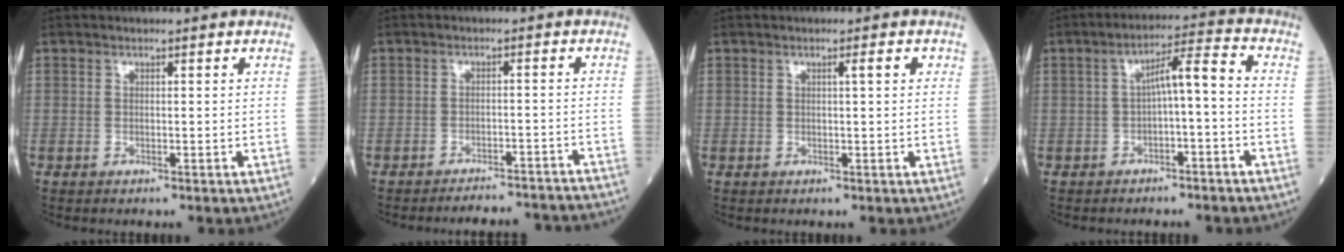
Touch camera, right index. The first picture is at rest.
{"total": 11.0, "force": [-10.7, 1.8, 1.8], "torque": [-0.006, 0.014, -0.118]}
{"total": 1.5, "force": [0.6, 0.2, 1.4], "torque": [-0.022, 0.003, 0.007]}
{"total": 5.5, "force": [-0.9, 0.9, 5.4], "torque": [-0.085, 0.028, -0.015]}